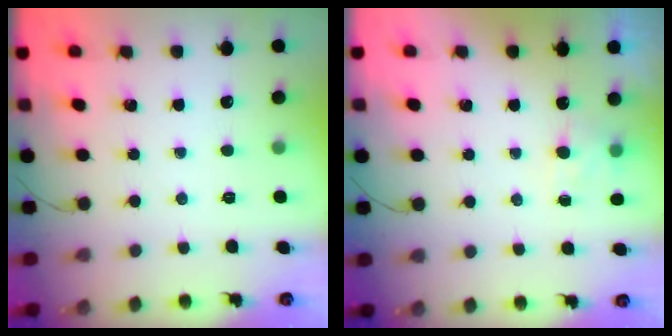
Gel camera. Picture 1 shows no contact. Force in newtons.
{"total": 5.5, "press": 5.4, "slide": 1.2}